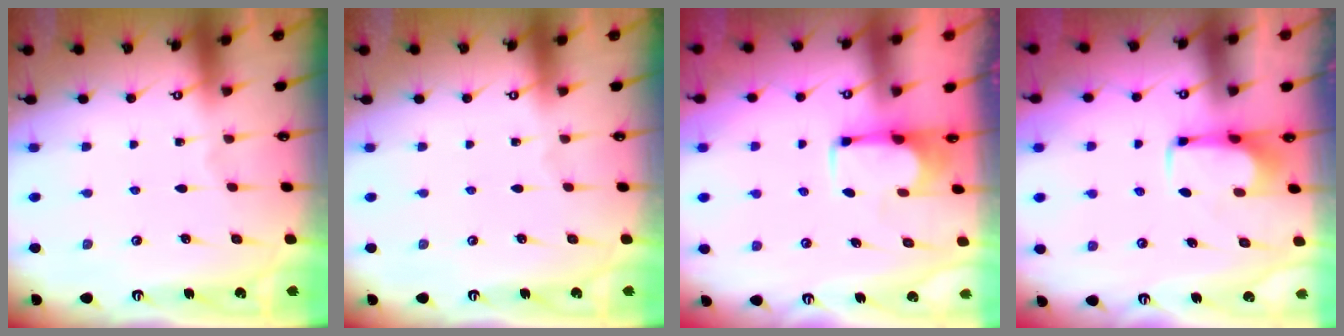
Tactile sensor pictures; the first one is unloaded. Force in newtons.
{"total": 0.0}
{"total": 1.7, "press": 1.5, "slide": 0.9}
{"total": 1.8, "press": 1.8, "slide": 0.1}